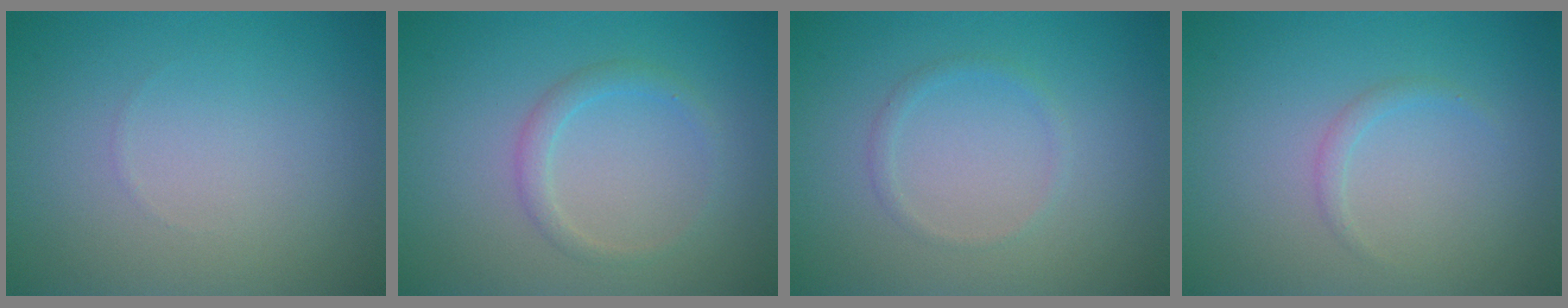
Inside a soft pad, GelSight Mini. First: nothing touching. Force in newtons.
{"total": 1.5, "press": 1.5, "slide": 0.1}
{"total": 0.9, "press": 0.9, "slide": 0.1}
{"total": 0.9, "press": 0.9, "slide": 0.0}